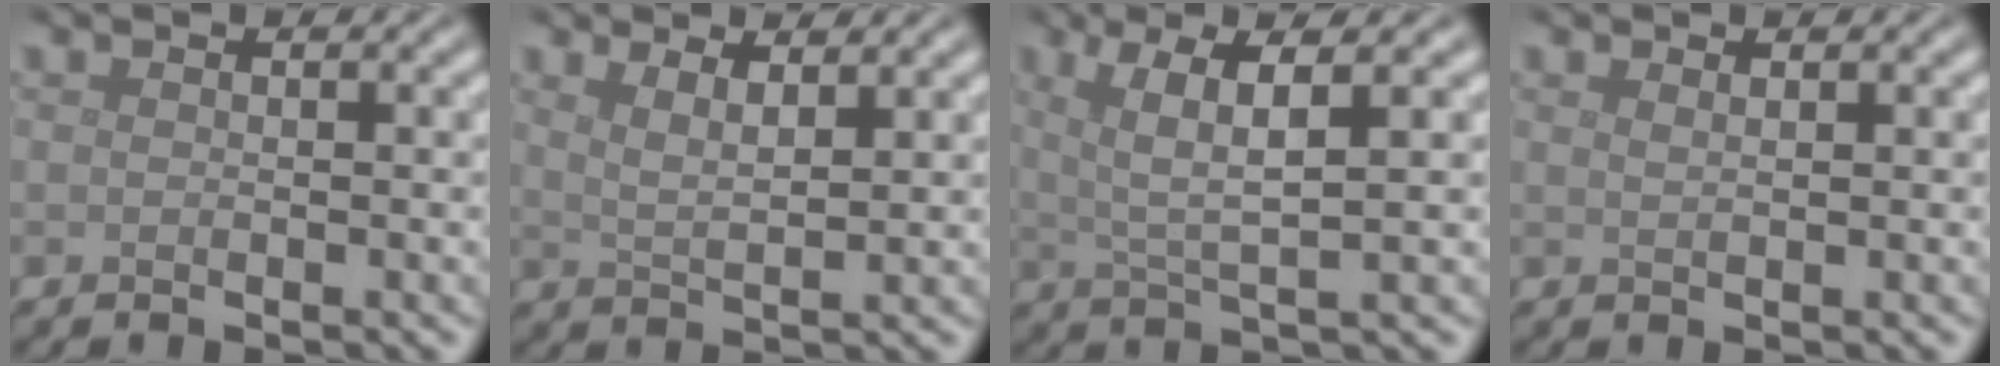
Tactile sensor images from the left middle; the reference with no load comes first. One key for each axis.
{"total": 3.1, "fx": 2.2, "fy": 1.0, "fz": 2.0, "tx": -0.024, "ty": 0.001, "tz": 0.028}
{"total": 5.0, "fx": 1.7, "fy": 0.9, "fz": 4.6, "tx": -0.085, "ty": 0.002, "tz": 0.035}
{"total": 1.0, "fx": 0.7, "fy": 0.3, "fz": 0.6, "tx": -0.006, "ty": 0.001, "tz": 0.006}